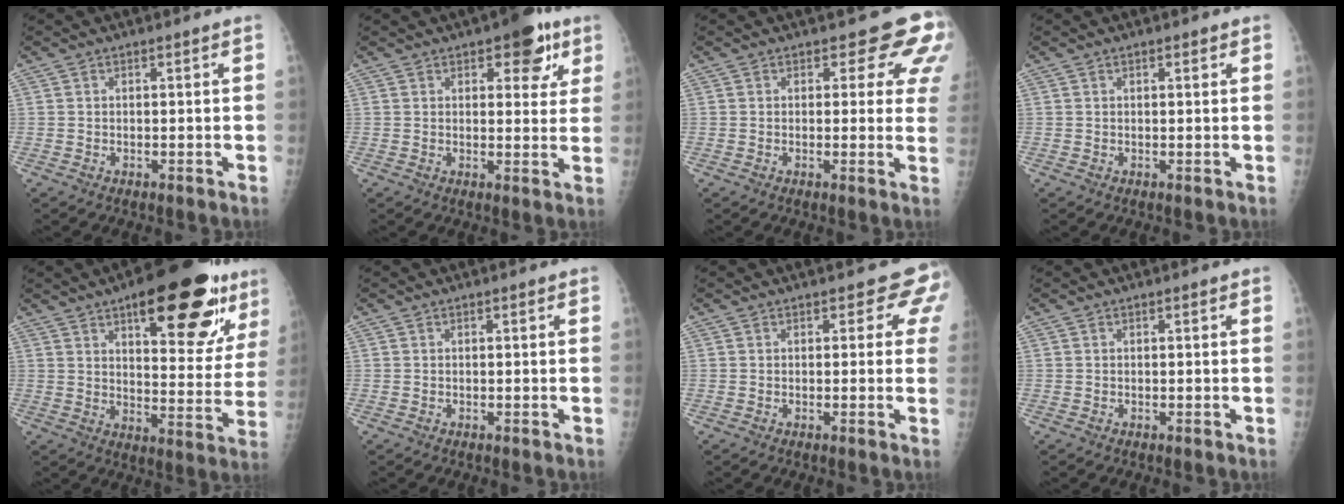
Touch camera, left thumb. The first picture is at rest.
{"total": 8.7, "force": [4.5, 4.3, 6.1], "torque": [-0.036, -0.013, 0.052]}
{"total": 7.3, "force": [5.0, 3.7, 3.8], "torque": [-0.004, -0.024, 0.035]}
{"total": 0.8, "force": [0.4, 0.3, 0.5], "torque": [-0.003, -0.001, 0.006]}
{"total": 23.7, "force": [13.0, 8.5, 18.0], "torque": [-0.202, -0.040, 0.185]}
{"total": 0.0}
{"total": 4.0, "force": [2.5, 2.4, 2.0], "torque": [0.014, -0.006, 0.010]}
{"total": 0.0}